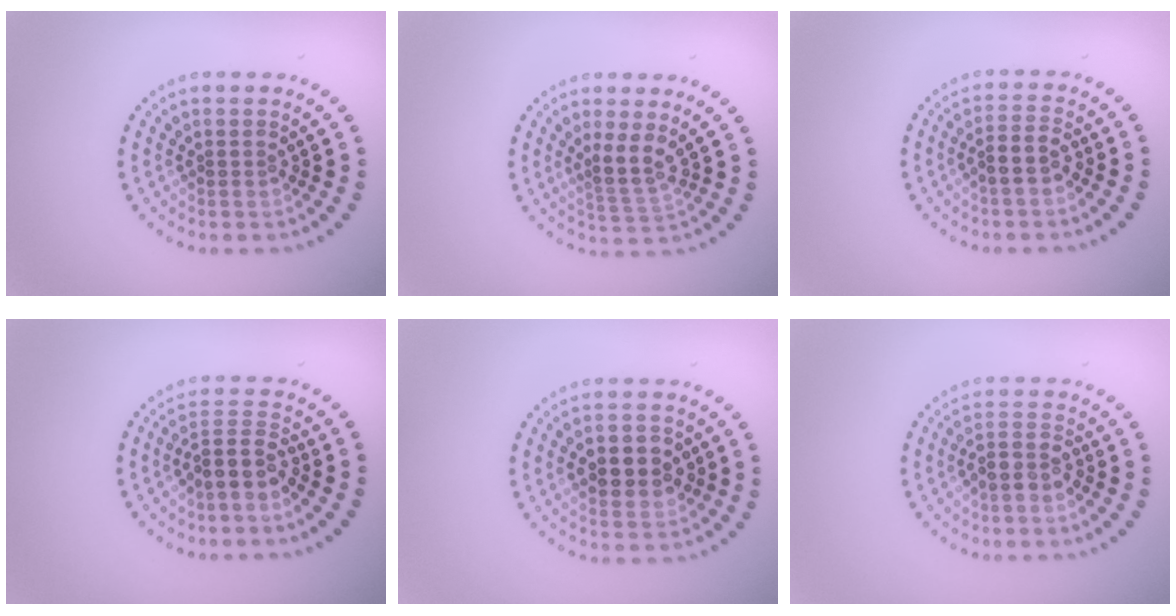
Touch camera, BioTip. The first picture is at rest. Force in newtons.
{"total": 2.7, "press": 1.9, "slide": 1.9}
{"total": 2.3, "press": 2.2, "slide": 0.9}
{"total": 3.0, "press": 2.3, "slide": 1.8}
{"total": 3.9, "press": 3.9, "slide": 0.2}
{"total": 2.4, "press": 2.1, "slide": 1.1}